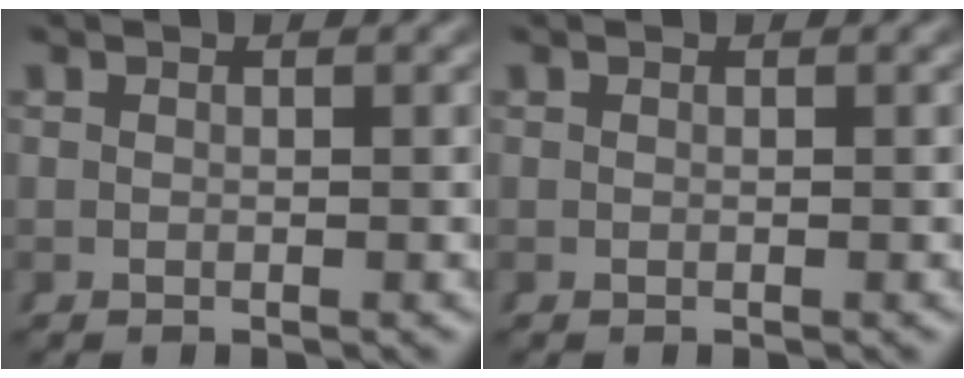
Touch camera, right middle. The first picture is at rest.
{"total": 0.0}